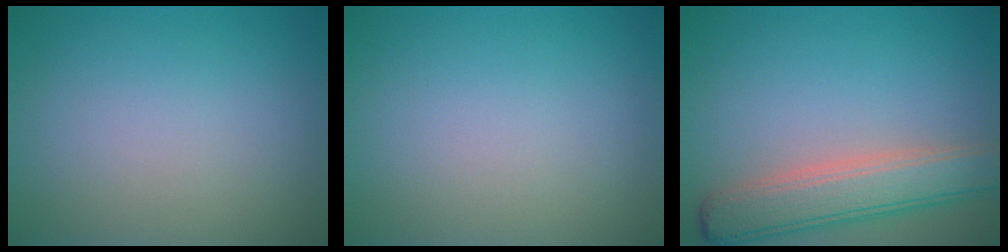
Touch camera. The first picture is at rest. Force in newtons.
{"total": 0.0}
{"total": 5.4, "press": 5.4, "slide": 0.5}